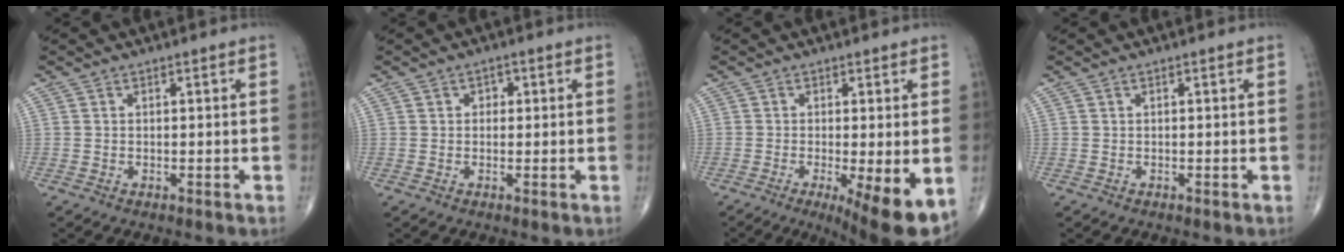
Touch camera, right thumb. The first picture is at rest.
{"total": 1.6, "force": [0.3, 1.3, 0.8], "torque": [0.004, 0.003, -0.001]}
{"total": 10.5, "force": [-3.5, 2.4, 9.6], "torque": [-0.137, -0.023, -0.049]}
{"total": 0.0}